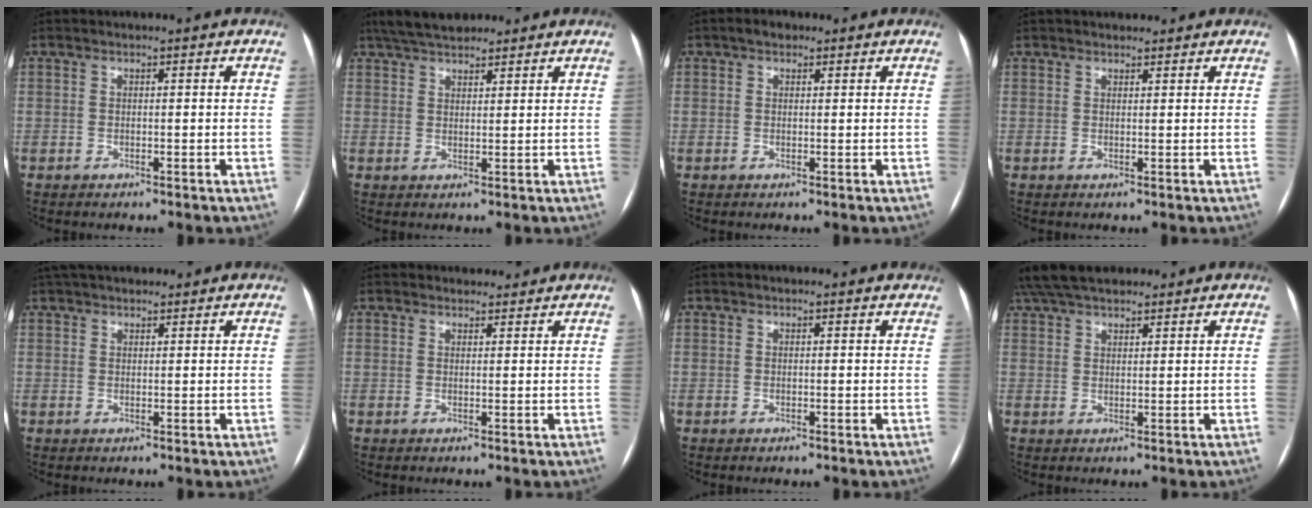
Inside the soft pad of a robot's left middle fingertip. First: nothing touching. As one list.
[{"total": 7.0, "force": [5.9, 2.1, 3.0], "torque": [-0.051, 0.028, 0.105]}, {"total": 1.7, "force": [1.1, 1.0, 0.8], "torque": [-0.015, 0.011, 0.015]}, {"total": 5.0, "force": [4.5, 1.5, 1.6], "torque": [-0.013, 0.034, 0.064]}, {"total": 8.0, "force": [7.0, 2.4, 3.2], "torque": [-0.046, 0.040, 0.112]}, {"total": 2.9, "force": [2.7, 1.1, 0.1], "torque": [-0.001, 0.013, 0.035]}, {"total": 2.9, "force": [2.8, 0.7, 0.6], "torque": [-0.009, 0.022, 0.024]}, {"total": 11.5, "force": [9.7, 3.8, 4.9], "torque": [-0.087, 0.052, 0.166]}]